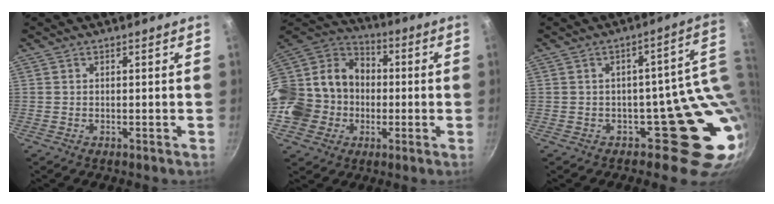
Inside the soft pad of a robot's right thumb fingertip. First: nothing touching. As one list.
[{"total": 24.0, "force": [-3.5, 21.0, 11.1], "torque": [-0.226, 0.059, -0.060]}, {"total": 10.5, "force": [1.1, 7.3, 7.4], "torque": [-0.016, 0.009, 0.024]}]